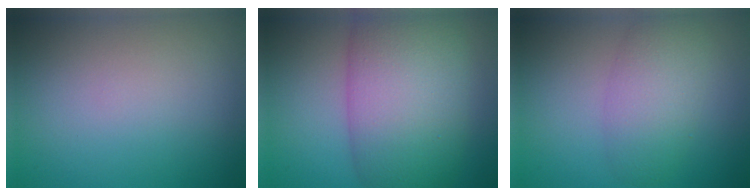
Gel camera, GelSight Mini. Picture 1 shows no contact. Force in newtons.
{"total": 11.2, "press": 11.2, "slide": 0.4}
{"total": 3.9, "press": 3.9, "slide": 0.1}